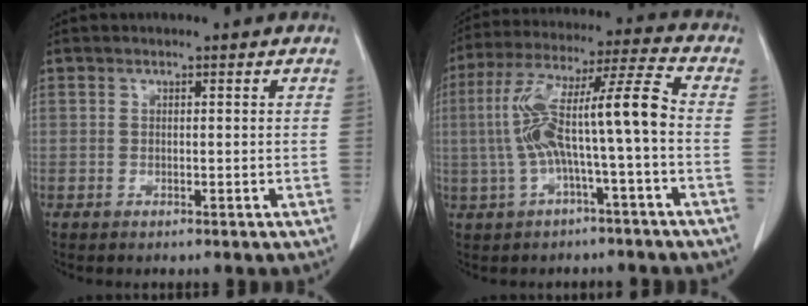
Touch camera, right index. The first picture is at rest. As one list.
[{"total": 12.8, "force": [-1.4, 0.7, 12.7], "torque": [-0.244, 0.044, -0.026]}]